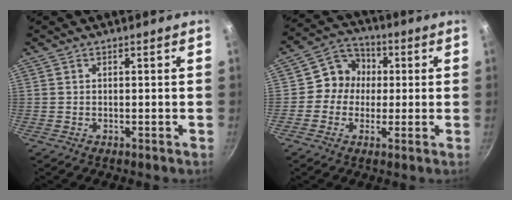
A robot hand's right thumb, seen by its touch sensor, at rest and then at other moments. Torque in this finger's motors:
{"motor_torque": [-0.25, -0.15, -0.06, 0.13, 0.07]}